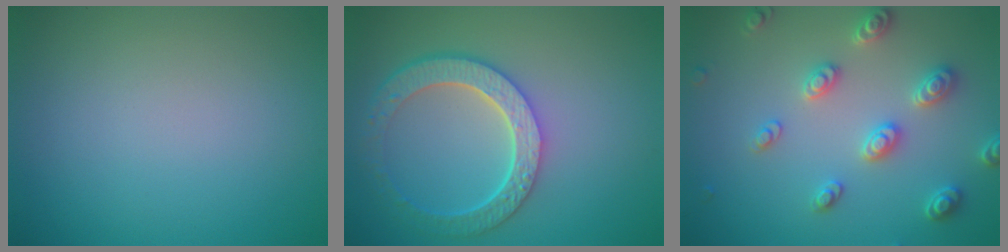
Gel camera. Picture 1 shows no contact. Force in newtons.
{"total": 5.8, "press": 4.4, "slide": 3.8}
{"total": 3.3, "press": 3.2, "slide": 0.9}